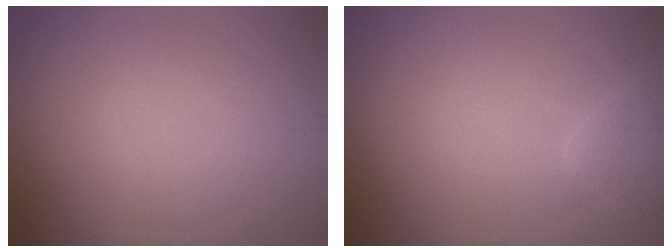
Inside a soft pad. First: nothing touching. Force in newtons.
{"total": 2.5, "press": 2.4, "slide": 0.2}